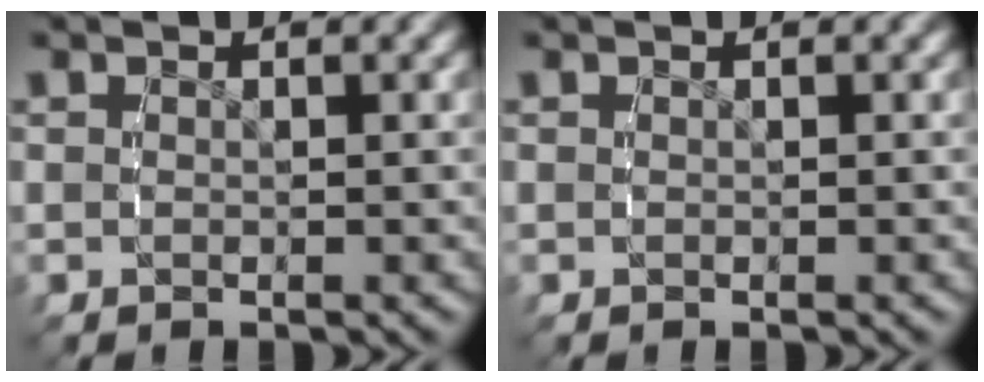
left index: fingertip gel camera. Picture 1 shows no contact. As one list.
[{"total": 0.0}]